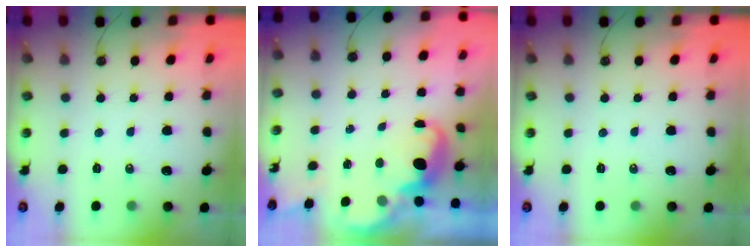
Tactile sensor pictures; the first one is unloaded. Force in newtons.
{"total": 1.9, "press": 1.9, "slide": 0.5}
{"total": 0.0}